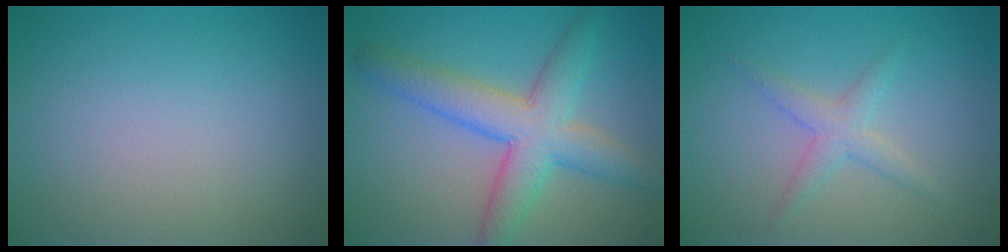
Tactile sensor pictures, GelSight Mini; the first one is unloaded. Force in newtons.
{"total": 6.3, "press": 6.3, "slide": 0.2}
{"total": 2.0, "press": 2.0, "slide": 0.0}